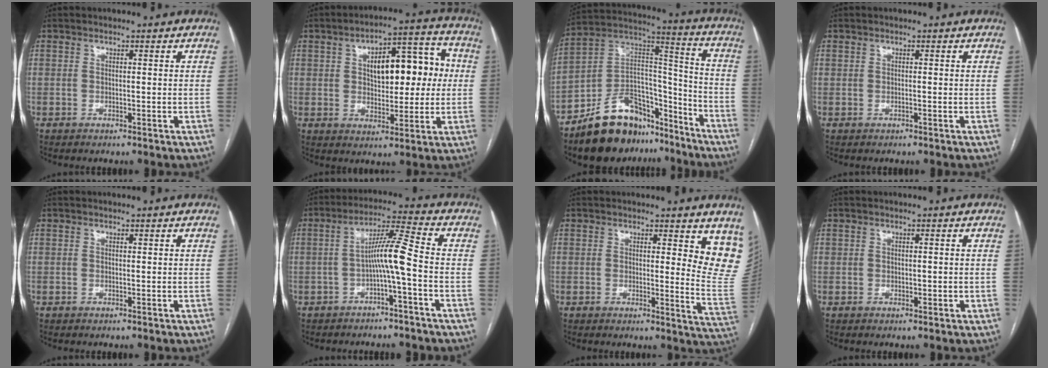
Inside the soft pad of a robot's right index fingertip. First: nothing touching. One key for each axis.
{"total": 13.5, "fx": 2.1, "fy": 6.3, "fz": 11.7, "tx": -0.168, "ty": 0.038, "tz": 0.039}
{"total": 19.4, "fx": -14.3, "fy": 9.5, "fz": 8.9, "tx": -0.139, "ty": 0.059, "tz": -0.231}
{"total": 0.0}
{"total": 0.0}
{"total": 7.0, "fx": -1.7, "fy": -0.5, "fz": 6.7, "tx": -0.122, "ty": 0.019, "tz": -0.030}
{"total": 9.3, "fx": 6.5, "fy": 1.9, "fz": 6.4, "tx": -0.057, "ty": -0.038, "tz": 0.056}
{"total": 1.0, "fx": 0.1, "fy": 0.8, "fz": 0.6, "tx": -0.013, "ty": 0.004, "tz": 0.007}